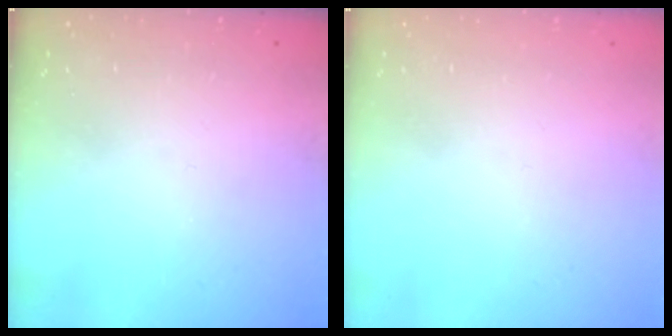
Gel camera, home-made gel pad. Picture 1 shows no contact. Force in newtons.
{"total": 1.5, "press": 1.5, "slide": 0.1}